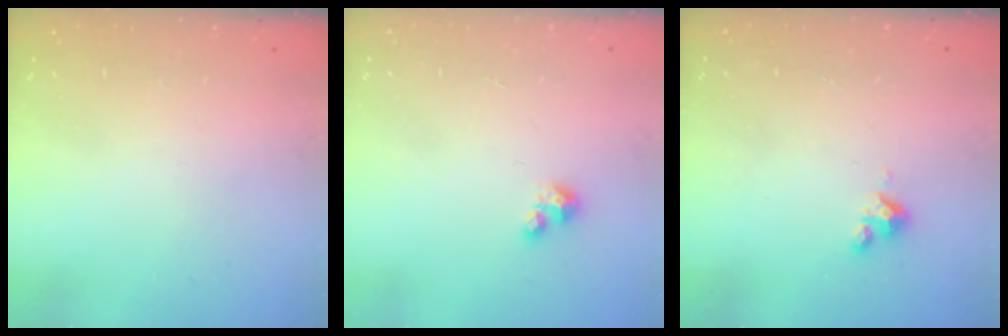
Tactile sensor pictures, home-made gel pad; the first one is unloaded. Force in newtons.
{"total": 3.5, "press": 3.4, "slide": 0.3}
{"total": 3.6, "press": 3.6, "slide": 0.4}